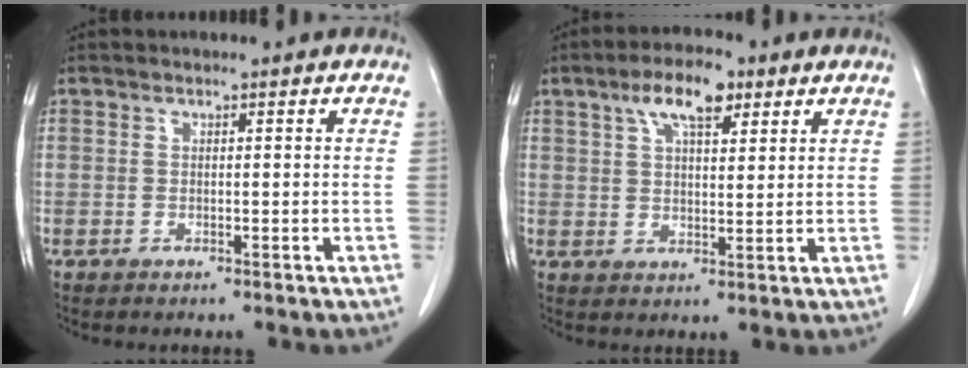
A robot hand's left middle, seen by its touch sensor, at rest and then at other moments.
{"total": 7.4, "force": [4.2, 2.5, 5.6], "torque": [-0.104, 0.015, 0.070]}